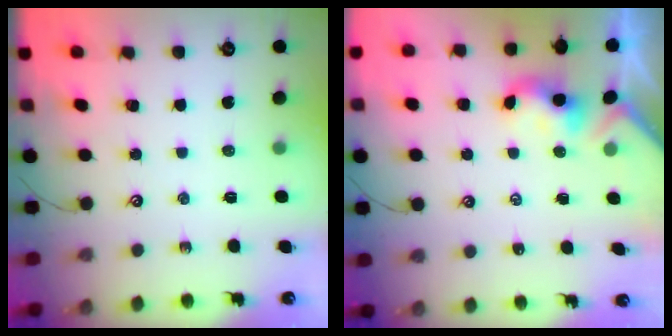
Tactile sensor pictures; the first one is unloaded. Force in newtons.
{"total": 2.3, "press": 2.3, "slide": 0.2}